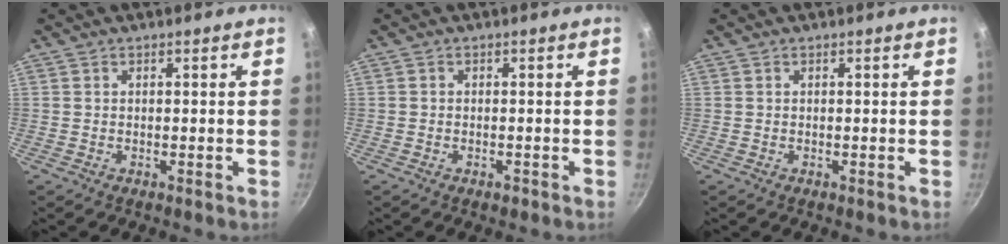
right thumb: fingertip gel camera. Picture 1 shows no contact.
{"total": 1.3, "force": [-0.8, 0.7, 0.7], "torque": [-0.014, 0.003, -0.012]}
{"total": 0.0}